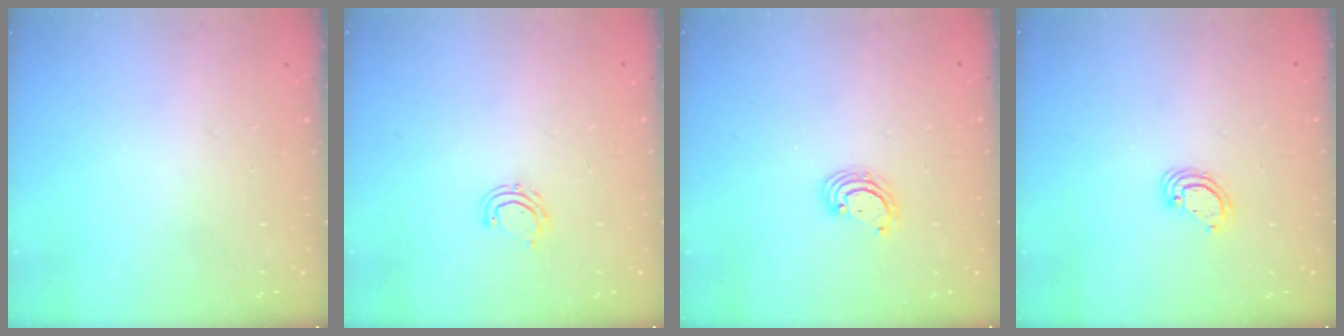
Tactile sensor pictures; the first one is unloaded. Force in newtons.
{"total": 5.0, "press": 4.8, "slide": 1.0}
{"total": 2.6, "press": 2.6, "slide": 0.2}
{"total": 3.9, "press": 3.9, "slide": 0.1}